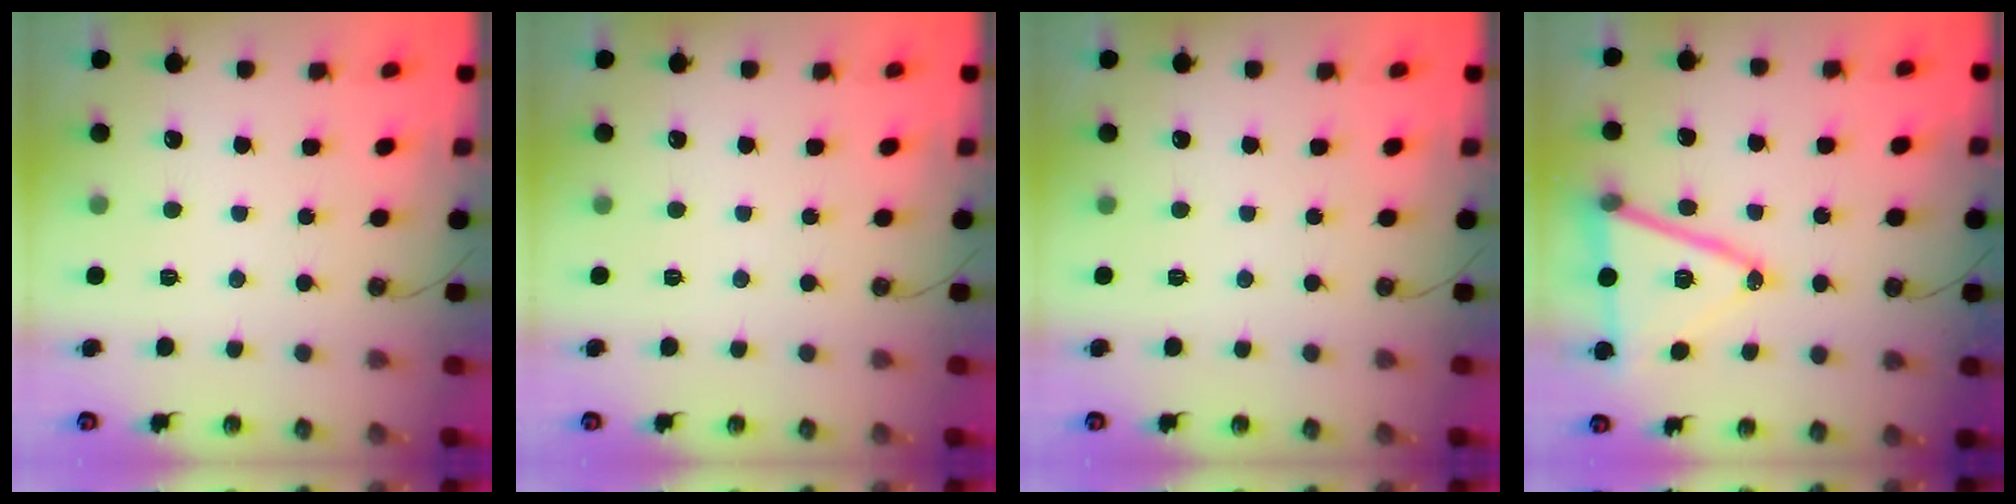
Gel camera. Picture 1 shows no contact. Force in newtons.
{"total": 0.0}
{"total": 0.0}
{"total": 16.1, "press": 15.6, "slide": 3.9}